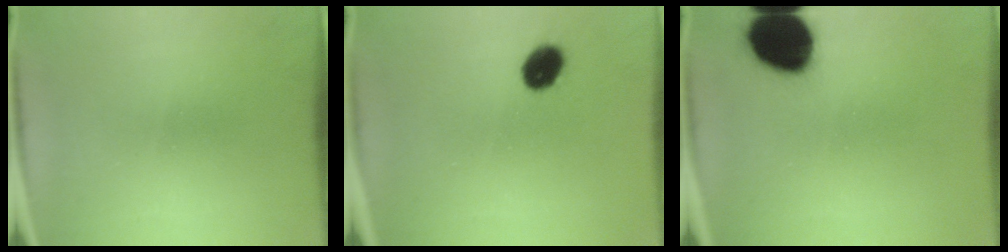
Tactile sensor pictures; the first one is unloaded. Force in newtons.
{"total": 6.0}
{"total": 15.1}